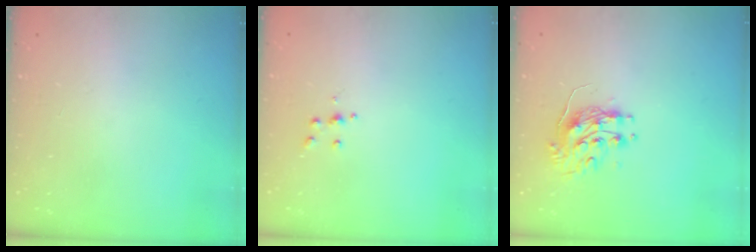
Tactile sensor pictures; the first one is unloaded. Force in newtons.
{"total": 3.5, "press": 3.5, "slide": 0.3}
{"total": 9.2, "press": 9.2, "slide": 0.7}